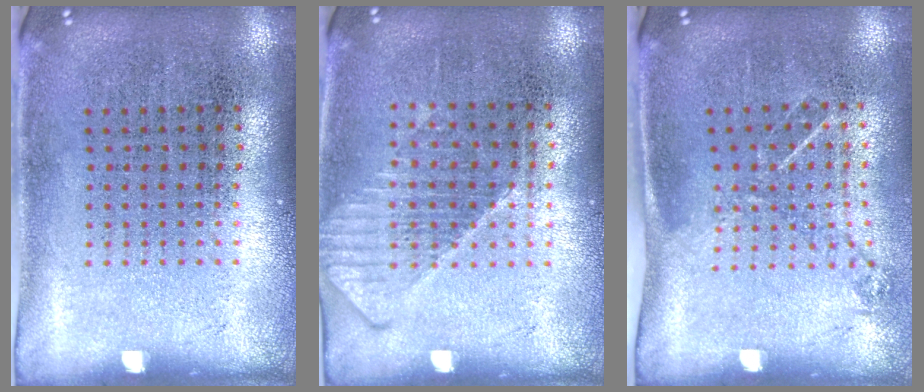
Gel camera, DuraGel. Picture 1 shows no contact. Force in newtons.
{"total": 1.2, "press": 1.2, "slide": 0.3}
{"total": 1.1, "press": 0.9, "slide": 0.6}